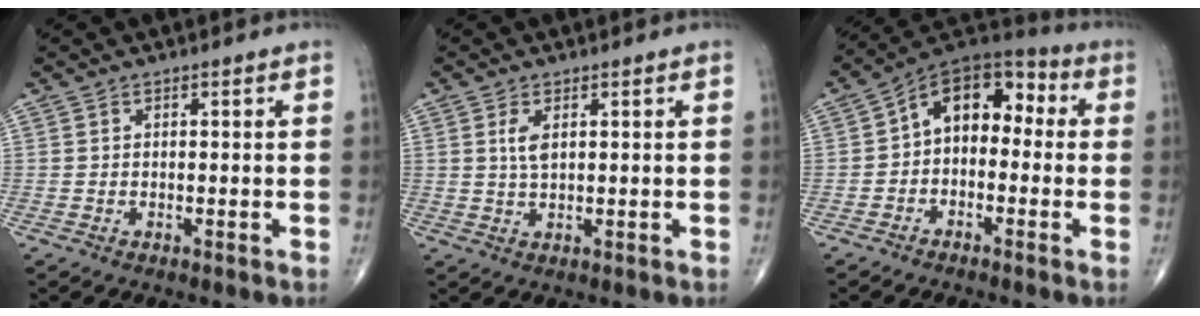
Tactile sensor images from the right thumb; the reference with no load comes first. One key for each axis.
{"total": 3.0, "fx": 1.0, "fy": 1.3, "fz": 2.5, "tx": -0.052, "ty": -0.003, "tz": 0.024}
{"total": 11.7, "fx": 0.2, "fy": 7.8, "fz": 8.7, "tx": -0.094, "ty": 0.046, "tz": -0.018}